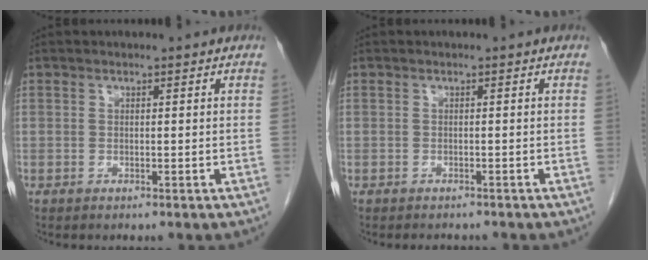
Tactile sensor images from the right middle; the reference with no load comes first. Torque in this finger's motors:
{"motor_torque": [0.38, -0.15, 0.01, 0.03]}